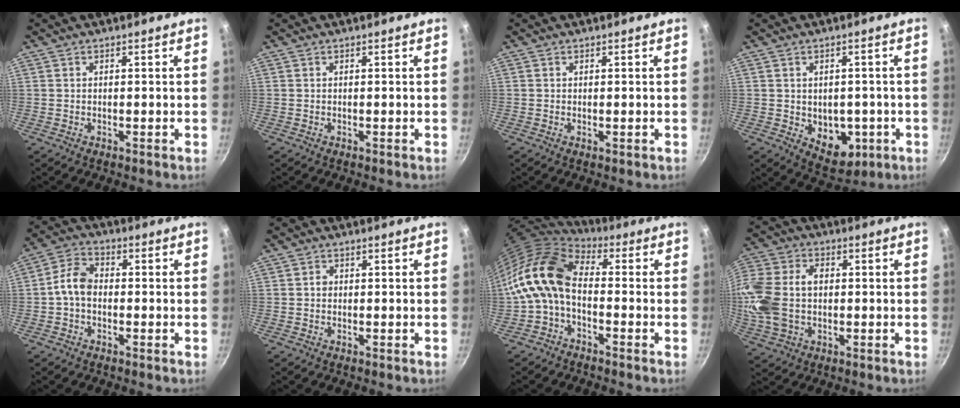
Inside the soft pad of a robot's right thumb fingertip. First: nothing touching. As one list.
[{"total": 0.0}, {"total": 0.0}, {"total": 8.7, "force": [-1.9, 6.2, 5.8], "torque": [-0.040, -0.006, -0.010]}, {"total": 6.2, "force": [-0.8, 4.4, 4.4], "torque": [-0.073, 0.027, -0.028]}, {"total": 1.0, "force": [0.0, 0.9, 0.4], "torque": [-0.005, 0.005, -0.002]}, {"total": 12.8, "force": [-1.6, 7.9, 9.9], "torque": [-0.179, 0.033, -0.046]}, {"total": 16.3, "force": [0.1, 11.6, 11.5], "torque": [-0.239, 0.029, -0.003]}]